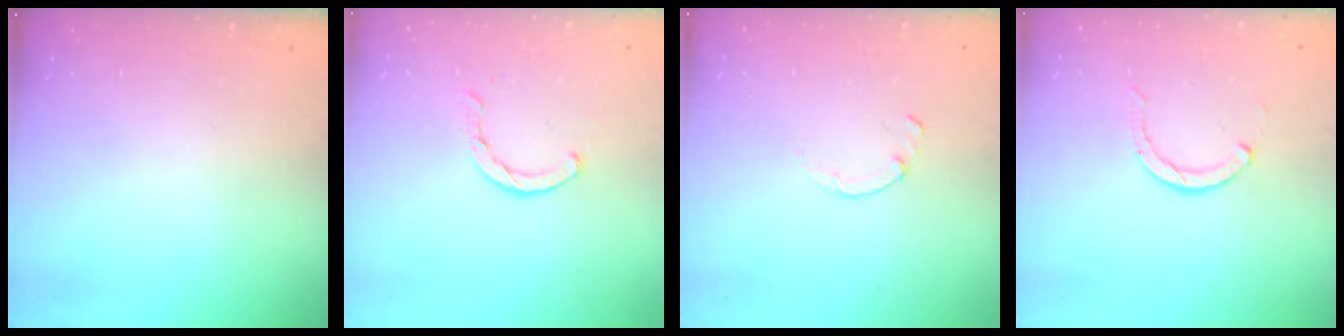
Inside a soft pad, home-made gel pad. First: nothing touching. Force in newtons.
{"total": 1.4, "press": 1.3, "slide": 0.3}
{"total": 0.9, "press": 0.8, "slide": 0.3}
{"total": 2.3, "press": 2.3, "slide": 0.4}